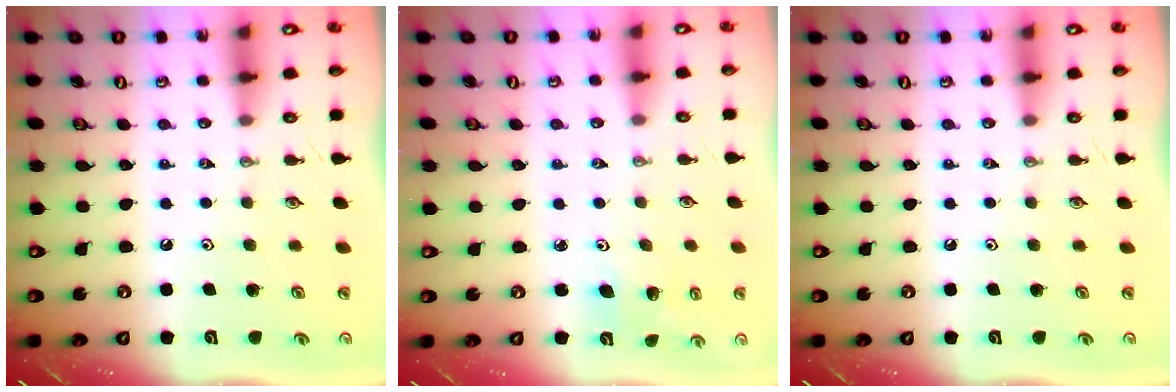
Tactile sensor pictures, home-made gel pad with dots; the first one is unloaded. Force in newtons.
{"total": 4.7, "press": 4.1, "slide": 2.1}
{"total": 0.0}